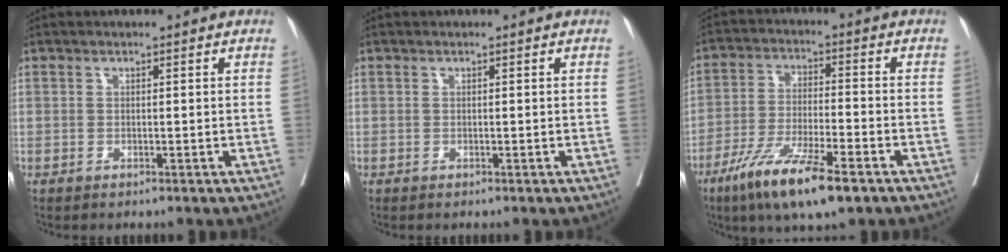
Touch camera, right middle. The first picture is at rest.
{"total": 0.0}
{"total": 12.3, "force": [-7.7, 1.8, 9.5], "torque": [-0.181, -0.029, -0.133]}